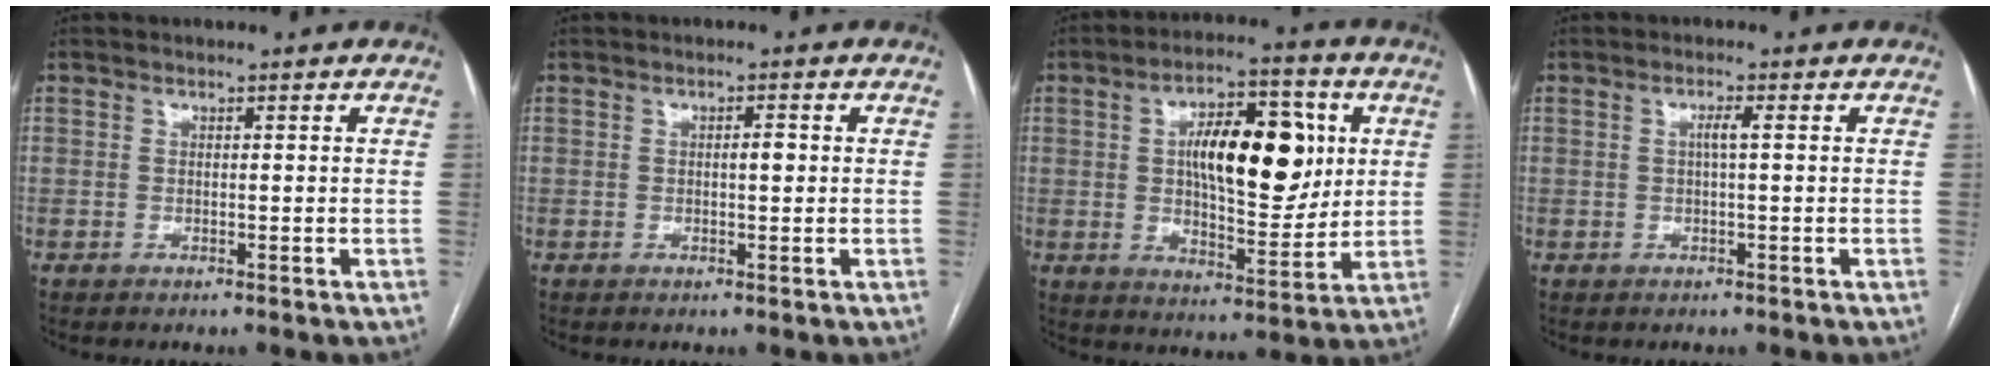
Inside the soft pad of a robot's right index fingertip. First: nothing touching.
{"total": 1.5, "force": [0.1, 0.4, 1.5], "torque": [-0.024, 0.003, 0.001]}
{"total": 15.4, "force": [3.2, 5.9, 13.8], "torque": [-0.219, 0.021, 0.053]}
{"total": 1.7, "force": [0.2, -0.1, 1.7], "torque": [-0.031, 0.003, 0.002]}